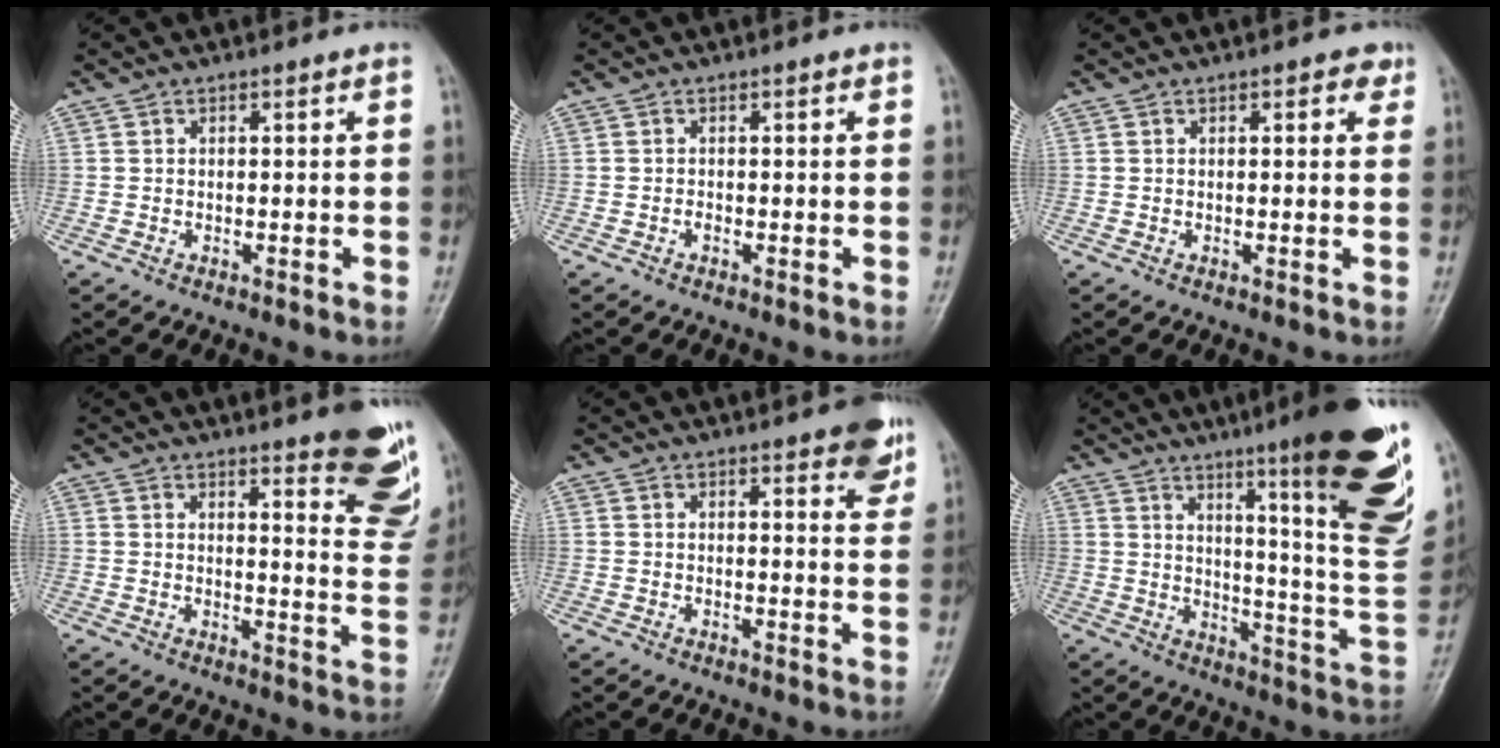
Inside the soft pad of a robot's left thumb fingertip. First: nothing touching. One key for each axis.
{"total": 0.5, "fx": -0.2, "fy": 0.4, "fz": 0.4, "tx": -0.001, "ty": 0.001, "tz": -0.007}
{"total": 2.5, "fx": 1.3, "fy": 1.2, "fz": 1.8, "tx": -0.011, "ty": -0.001, "tz": 0.011}
{"total": 14.8, "fx": 9.5, "fy": 3.7, "fz": 10.8, "tx": -0.092, "ty": -0.063, "tz": 0.111}
{"total": 7.3, "fx": 4.6, "fy": 2.2, "fz": 5.3, "tx": -0.046, "ty": -0.019, "tz": 0.054}
{"total": 24.7, "fx": 13.8, "fy": 3.0, "fz": 20.2, "tx": -0.252, "ty": -0.072, "tz": 0.199}